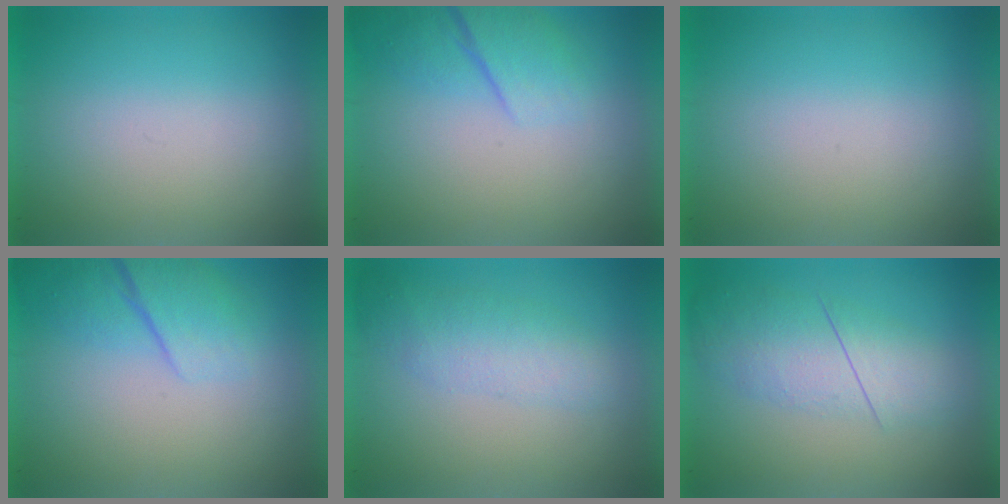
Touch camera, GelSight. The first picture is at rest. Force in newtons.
{"total": 2.5}
{"total": 0.0}
{"total": 2.6}
{"total": 2.1}
{"total": 3.1}